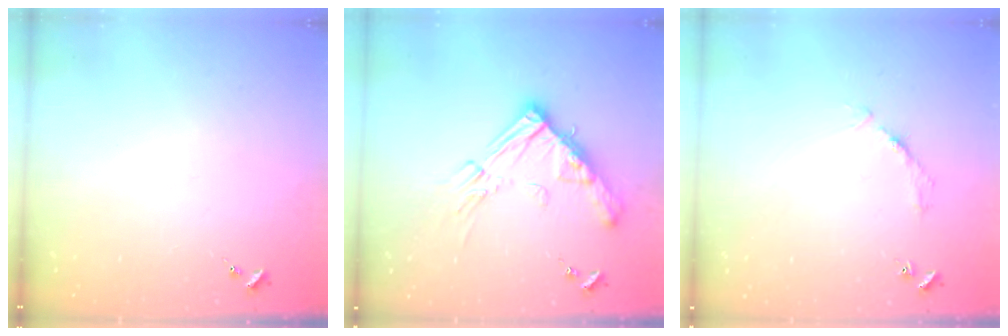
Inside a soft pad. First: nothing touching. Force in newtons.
{"total": 16.4, "press": 16.4, "slide": 1.8}
{"total": 2.7, "press": 2.7, "slide": 0.4}